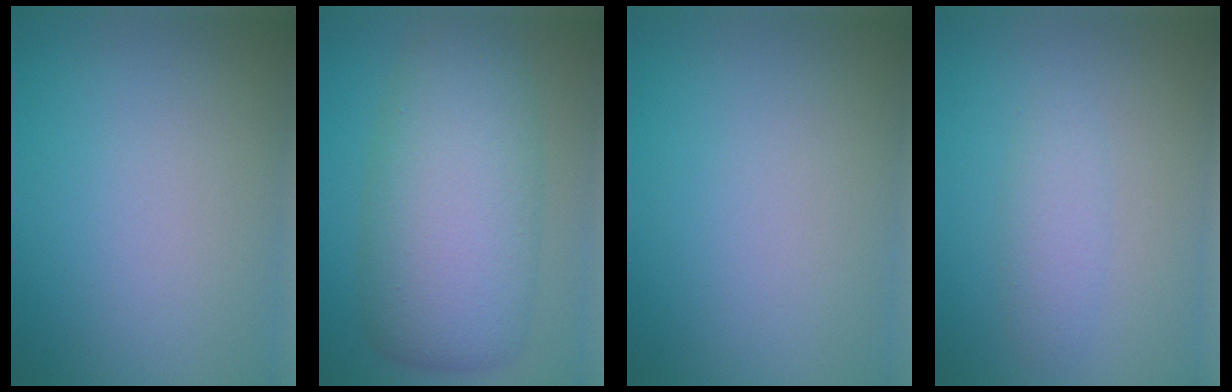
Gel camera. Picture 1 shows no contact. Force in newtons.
{"total": 9.4, "press": 9.4, "slide": 0.5}
{"total": 0.0}
{"total": 1.8, "press": 1.8, "slide": 0.1}